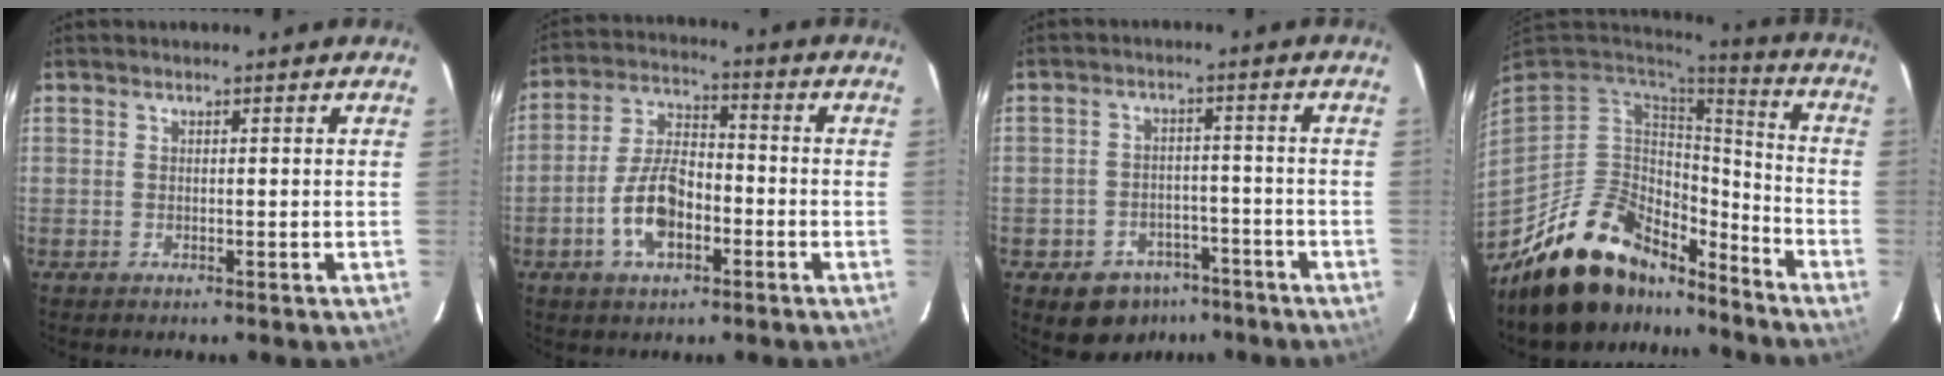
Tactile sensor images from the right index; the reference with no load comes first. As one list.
[{"total": 10.3, "force": [-3.9, 5.2, 8.0], "torque": [-0.165, 0.013, -0.069]}, {"total": 8.7, "force": [-5.6, 6.2, 2.6], "torque": [-0.067, 0.022, -0.065]}, {"total": 20.2, "force": [-15.2, 9.9, 9.0], "torque": [-0.191, 0.016, -0.240]}]